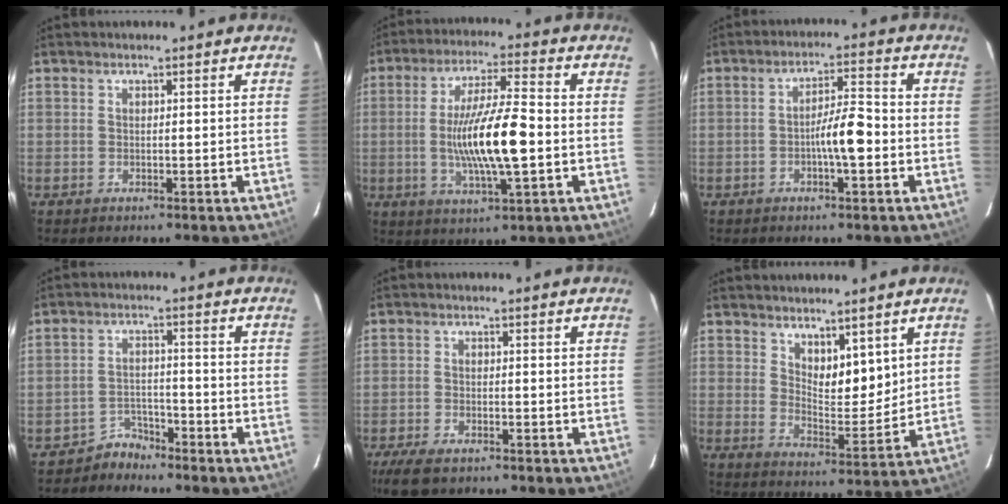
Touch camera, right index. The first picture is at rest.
{"total": 13.9, "force": [-1.7, 2.1, 13.6], "torque": [-0.259, 0.000, -0.026]}
{"total": 6.7, "force": [-1.6, 1.4, 6.4], "torque": [-0.116, 0.015, -0.027]}
{"total": 3.7, "force": [-3.4, 1.5, -0.3], "torque": [0.008, 0.002, -0.060]}
{"total": 6.7, "force": [-4.8, 2.9, 3.7], "torque": [-0.074, -0.011, -0.083]}
{"total": 7.3, "force": [3.6, 3.3, 5.4], "torque": [-0.093, -0.009, 0.073]}